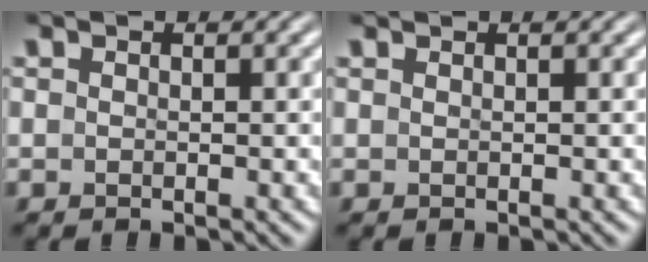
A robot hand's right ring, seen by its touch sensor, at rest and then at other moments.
{"total": 0.8, "force": [0.5, -0.6, -0.1], "torque": [0.007, 0.000, 0.012]}